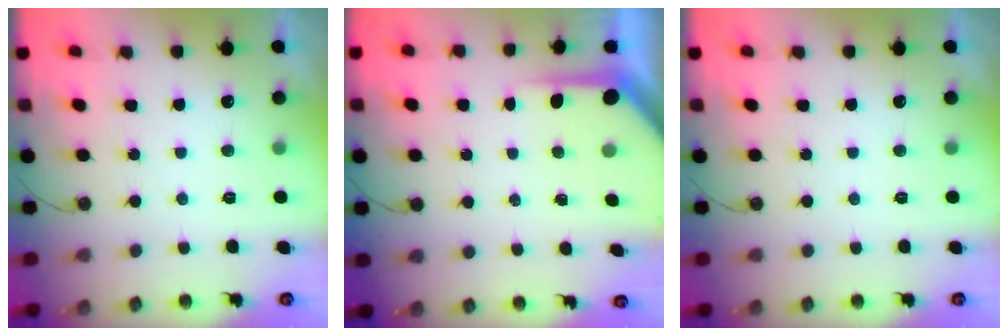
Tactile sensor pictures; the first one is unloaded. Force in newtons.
{"total": 6.2, "press": 6.2, "slide": 0.4}
{"total": 0.0}